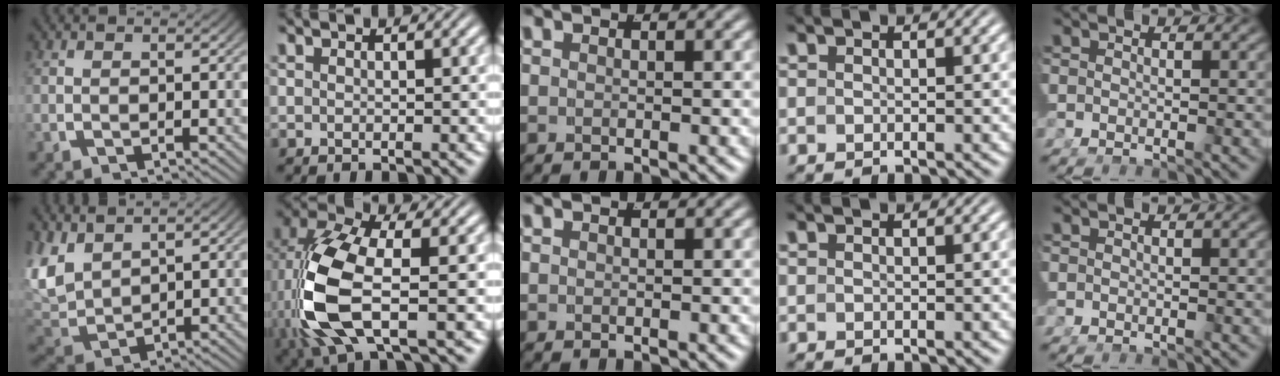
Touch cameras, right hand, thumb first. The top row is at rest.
{"thumb": {"total": 6.6, "force": [1.1, 4.9, 4.2], "torque": [-0.134, -0.028, 0.043]}, "index": {"total": 10.3, "force": [-0.5, 5.7, 8.6], "torque": [-0.219, -0.036, 0.014]}}